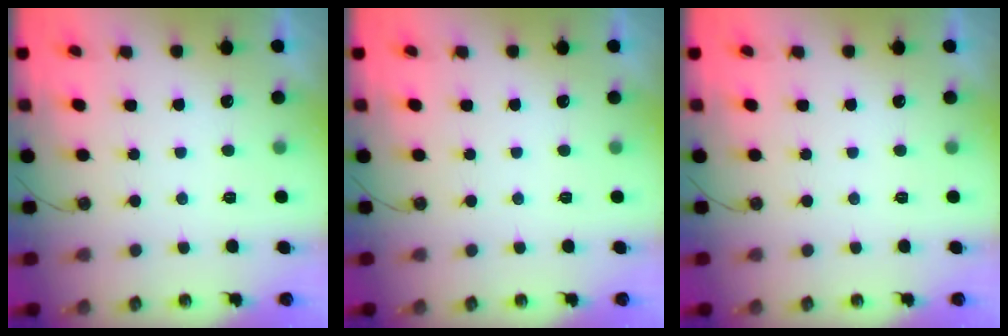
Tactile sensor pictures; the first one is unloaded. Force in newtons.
{"total": 0.0}
{"total": 0.0}